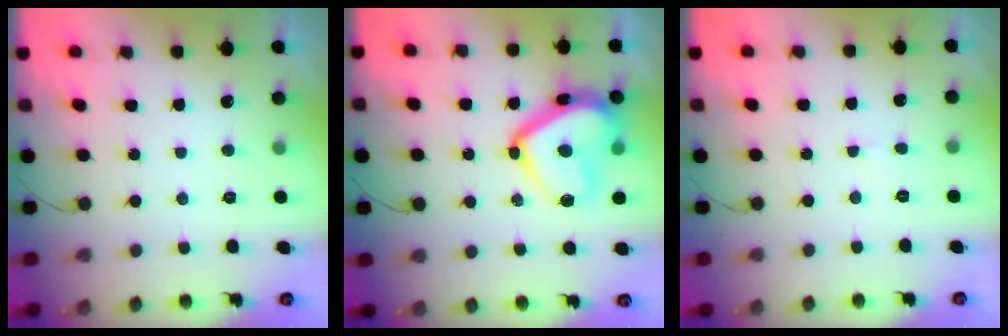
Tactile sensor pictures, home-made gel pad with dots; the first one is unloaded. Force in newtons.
{"total": 17.7, "press": 17.7, "slide": 1.4}
{"total": 2.6, "press": 2.6, "slide": 0.2}